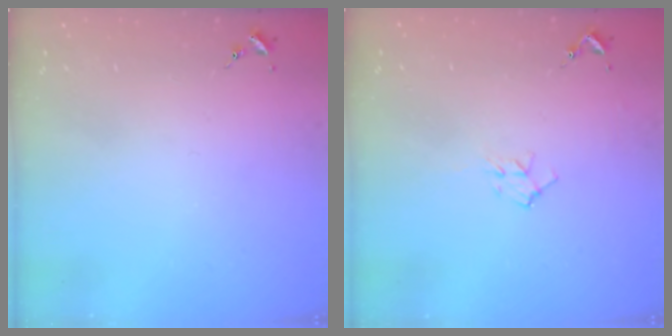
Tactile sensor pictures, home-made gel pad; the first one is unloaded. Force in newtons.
{"total": 7.7, "press": 7.6, "slide": 0.9}